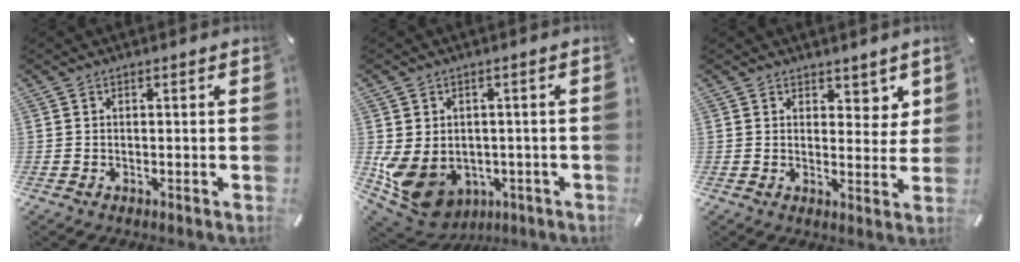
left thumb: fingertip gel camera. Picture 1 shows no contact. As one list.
[{"total": 9.0, "force": [-2.1, 7.7, 4.0], "torque": [-0.102, -0.012, -0.038]}, {"total": 4.3, "force": [2.9, 2.8, 1.3], "torque": [0.006, -0.022, 0.045]}]